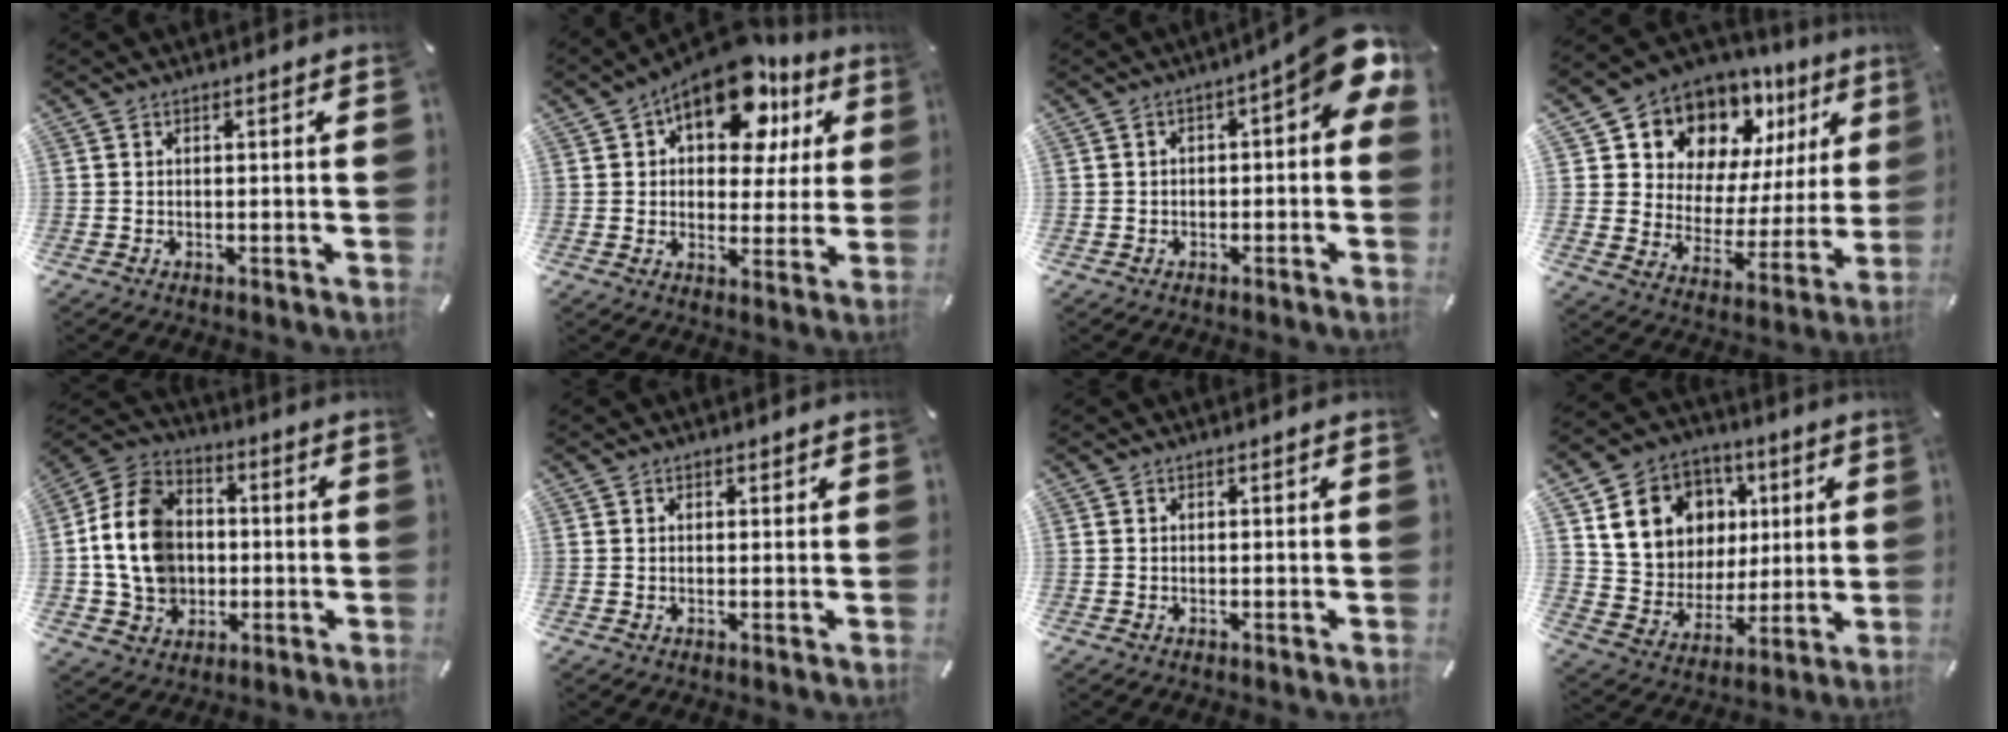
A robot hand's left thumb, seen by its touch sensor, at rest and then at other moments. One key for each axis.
{"total": 15.9, "fx": 9.1, "fy": 8.6, "fz": 9.9, "tx": -0.146, "ty": -0.040, "tz": 0.156}
{"total": 8.9, "fx": 2.0, "fy": 3.6, "fz": 7.9, "tx": -0.103, "ty": -0.019, "tz": 0.033}
{"total": 12.0, "fx": 9.9, "fy": 6.7, "fz": 1.3, "tx": -0.029, "ty": -0.107, "tz": 0.176}
{"total": 14.8, "fx": -0.5, "fy": 12.6, "fz": 7.7, "tx": -0.183, "ty": 0.016, "tz": -0.005}
{"total": 0.7, "fx": 0.5, "fy": 0.6, "fz": 0.0, "tx": 0.001, "ty": 0.003, "tz": 0.009}
{"total": 0.0}
{"total": 15.5, "fx": 5.5, "fy": 13.5, "fz": 5.2, "tx": -0.083, "ty": -0.017, "tz": 0.113}